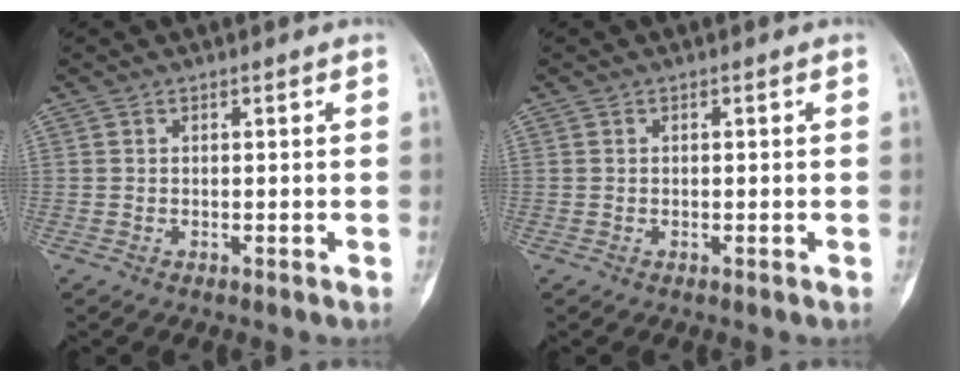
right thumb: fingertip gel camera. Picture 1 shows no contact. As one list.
[{"total": 0.0}]